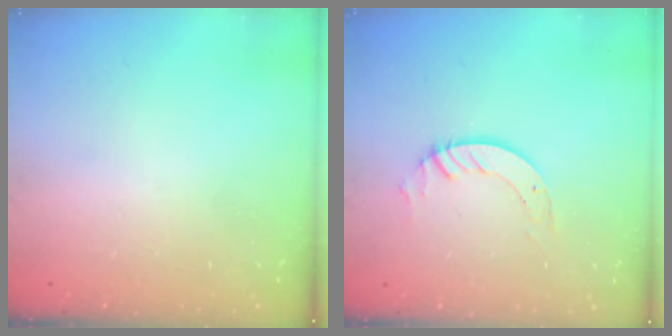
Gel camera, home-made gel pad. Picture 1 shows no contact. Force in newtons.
{"total": 3.4, "press": 3.4, "slide": 0.1}